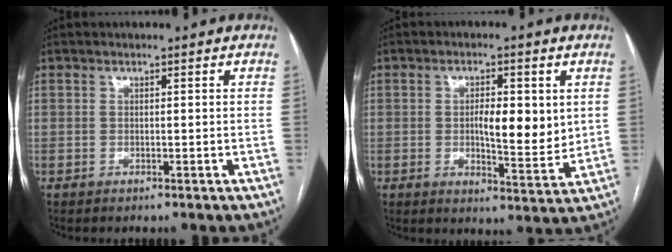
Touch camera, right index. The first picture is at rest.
{"total": 7.5, "force": [1.0, 2.3, 7.1], "torque": [-0.109, -0.006, 0.018]}